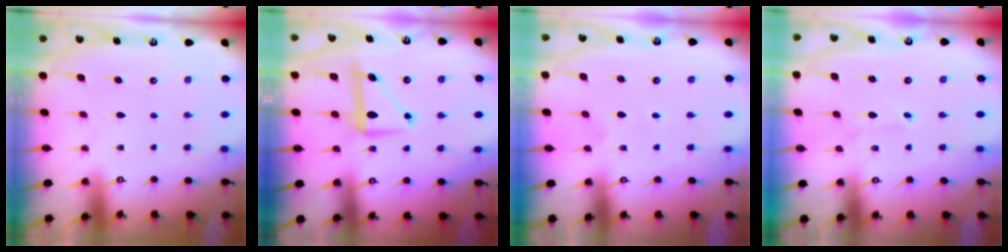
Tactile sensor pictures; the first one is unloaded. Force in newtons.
{"total": 8.4, "press": 8.4, "slide": 0.2}
{"total": 2.5, "press": 2.5, "slide": 0.3}
{"total": 2.0, "press": 2.0, "slide": 0.1}